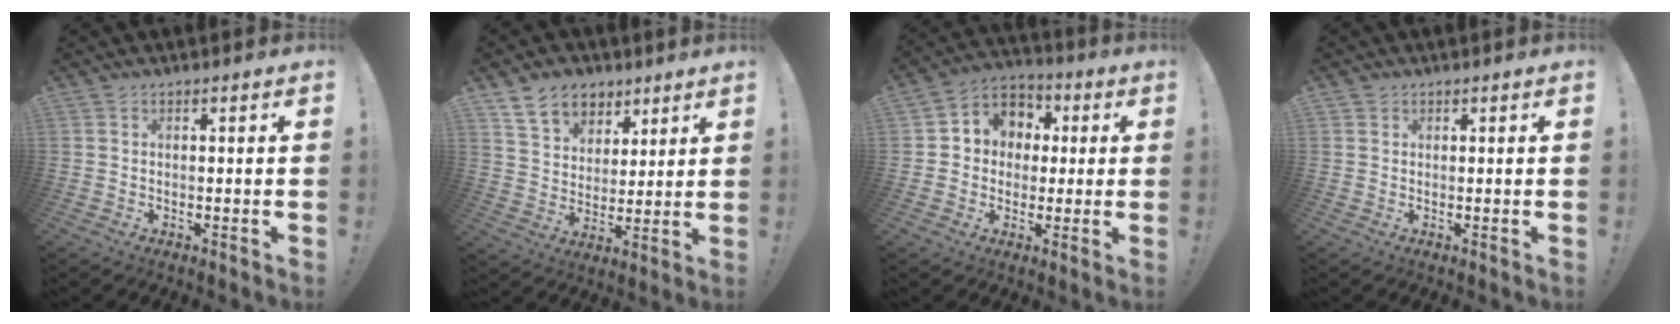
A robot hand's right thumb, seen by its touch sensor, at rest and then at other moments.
{"total": 11.8, "force": [7.3, 8.5, 3.7], "torque": [-0.058, -0.044, 0.144]}
{"total": 8.1, "force": [0.2, 7.8, 2.5], "torque": [-0.032, 0.004, 0.011]}
{"total": 0.9, "force": [0.6, 0.6, 0.2], "torque": [0.003, -0.003, 0.011]}